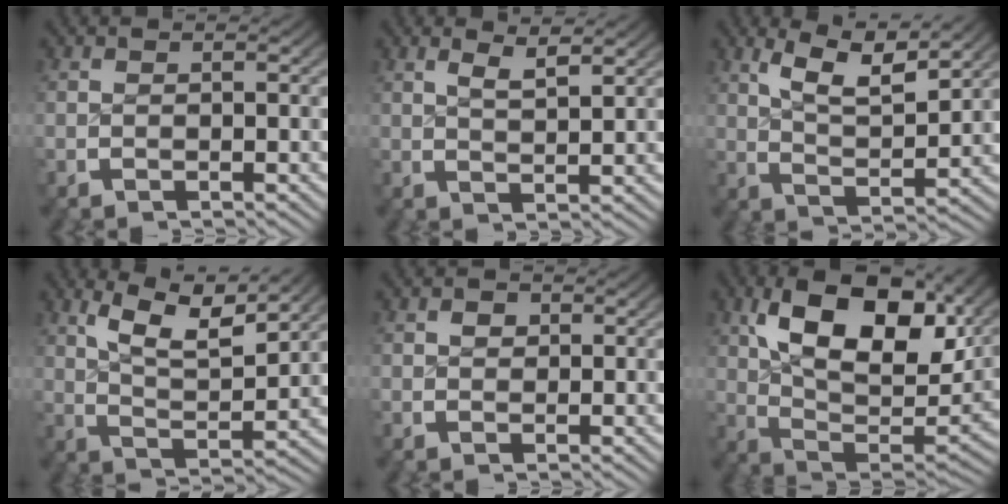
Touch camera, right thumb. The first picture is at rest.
{"total": 2.6, "force": [2.1, 0.2, 1.5], "torque": [-0.024, -0.001, 0.044]}
{"total": 7.0, "force": [3.4, 3.1, 5.3], "torque": [-0.100, -0.012, 0.061]}
{"total": 8.1, "force": [3.5, 3.8, 6.2], "torque": [-0.118, -0.014, 0.060]}
{"total": 1.1, "force": [0.4, 0.9, 0.5], "torque": [-0.007, -0.007, 0.011]}
{"total": 16.9, "force": [3.4, 9.8, 13.4], "torque": [-0.231, -0.027, 0.060]}